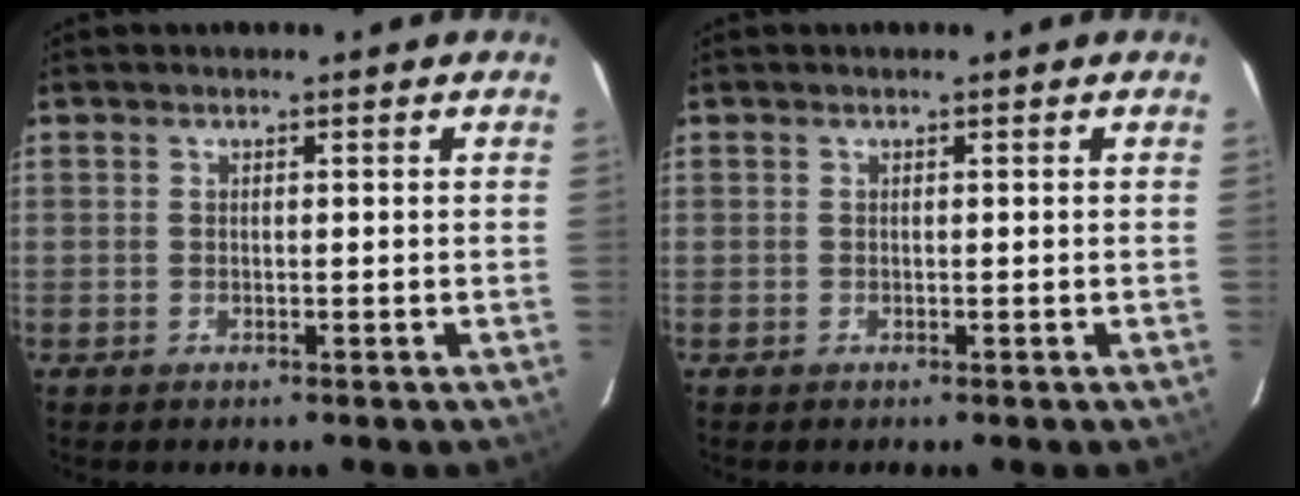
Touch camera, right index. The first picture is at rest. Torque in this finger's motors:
{"motor_torque": [0.01, 0.01, 0.00, 0.00]}